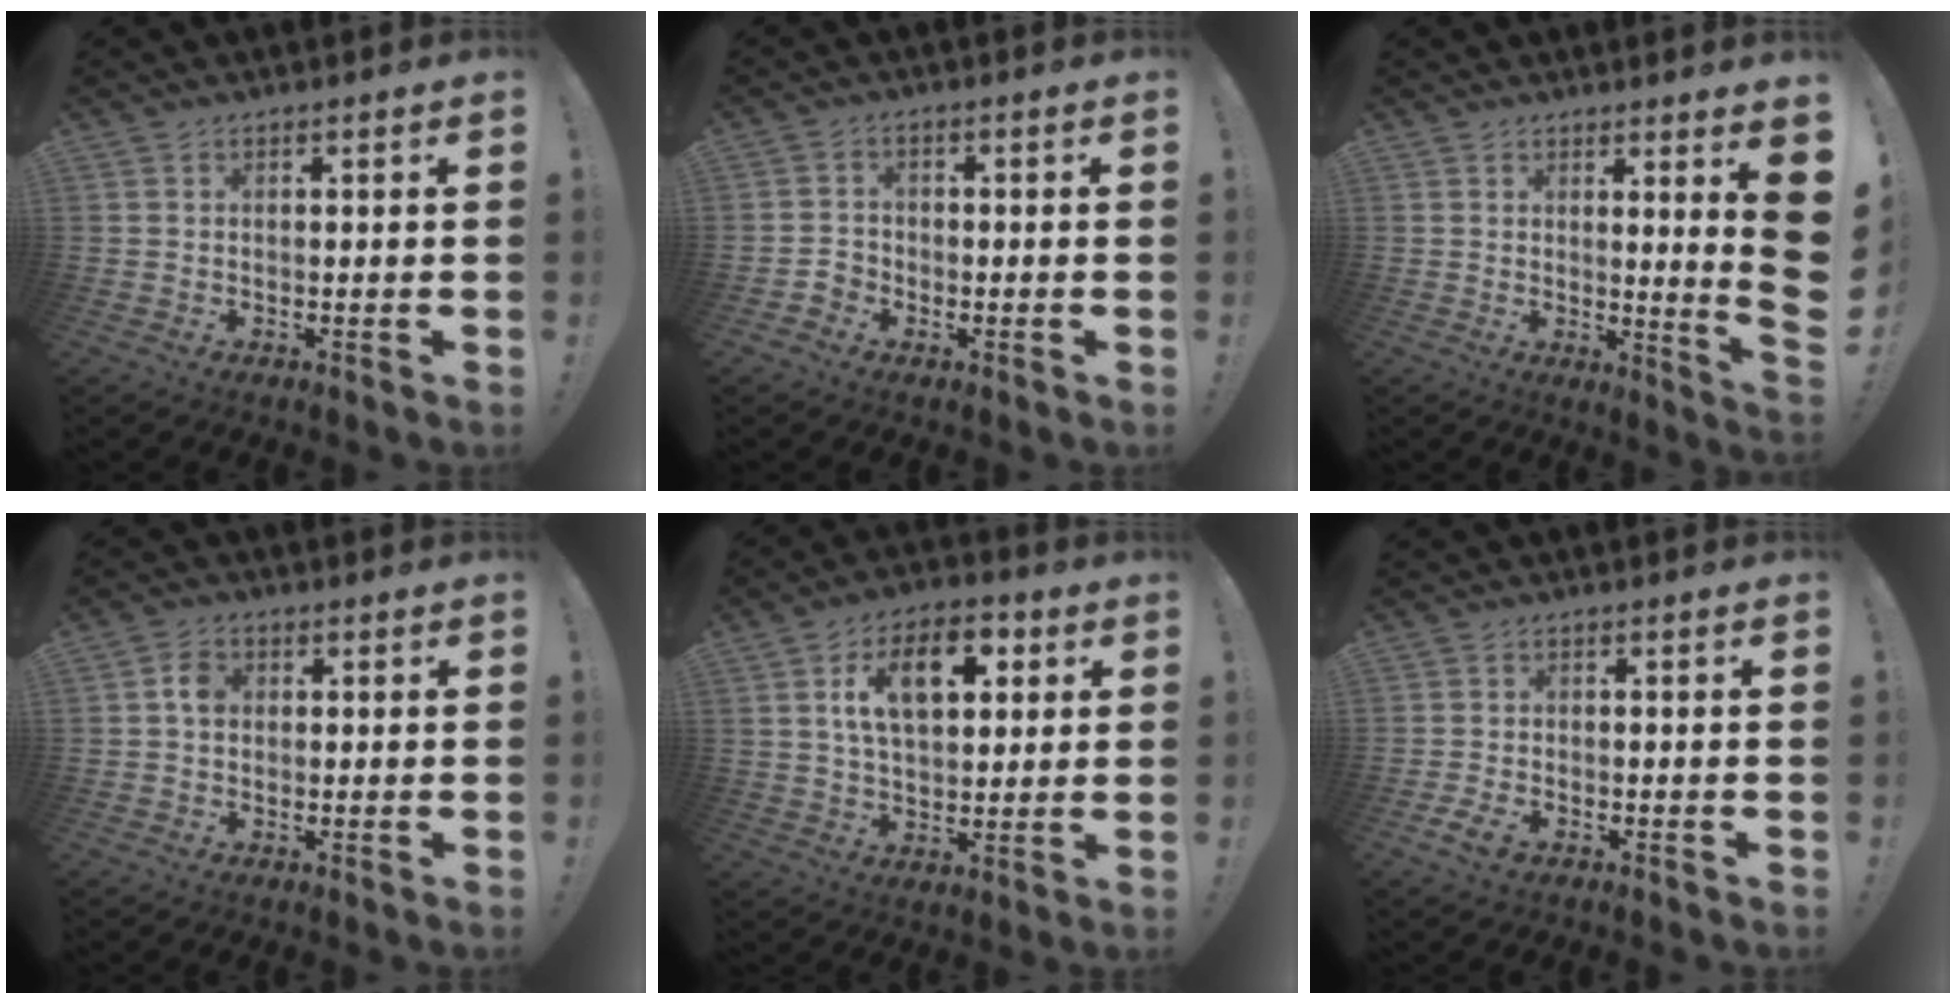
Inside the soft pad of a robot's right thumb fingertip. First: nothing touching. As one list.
[{"total": 3.2, "force": [-2.0, 2.3, 0.8], "torque": [-0.021, 0.009, -0.037]}, {"total": 8.1, "force": [2.7, -1.0, 7.6], "torque": [-0.096, -0.051, 0.038]}, {"total": 3.9, "force": [0.1, 2.8, 2.8], "torque": [-0.048, 0.012, 0.000]}, {"total": 14.0, "force": [4.6, 8.2, 10.4], "torque": [-0.163, 0.006, 0.082]}, {"total": 4.2, "force": [-2.4, 2.0, 2.8], "torque": [-0.065, 0.005, -0.042]}]